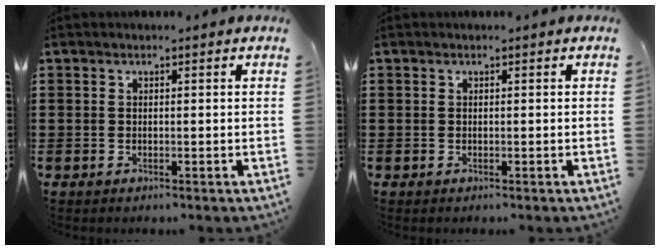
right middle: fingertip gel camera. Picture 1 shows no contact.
{"total": 0.0}